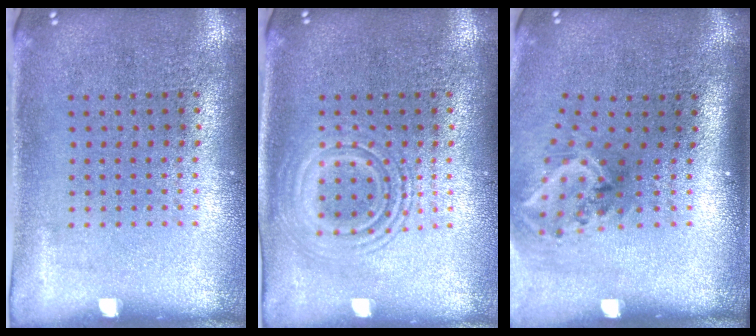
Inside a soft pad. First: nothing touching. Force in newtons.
{"total": 2.7, "press": 2.6, "slide": 0.4}
{"total": 2.1, "press": 1.4, "slide": 1.5}